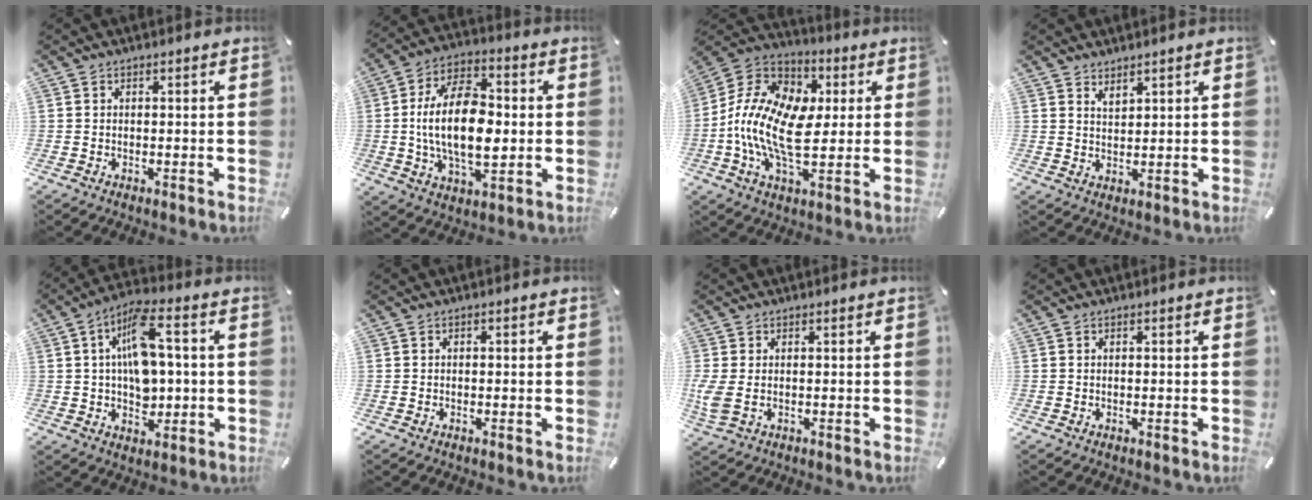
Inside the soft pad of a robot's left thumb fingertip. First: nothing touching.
{"total": 17.7, "force": [-0.4, 10.0, 14.6], "torque": [-0.293, 0.001, -0.012]}
{"total": 16.1, "force": [-1.4, 10.0, 12.6], "torque": [-0.290, -0.001, -0.031]}
{"total": 2.6, "force": [2.4, 0.9, 0.1], "torque": [-0.002, -0.013, 0.046]}
{"total": 11.6, "force": [1.3, 7.2, 9.1], "torque": [-0.157, 0.010, 0.025]}
{"total": 0.6, "force": [-0.2, 0.4, 0.4], "torque": [-0.007, 0.001, -0.004]}
{"total": 3.7, "force": [0.1, 2.0, 3.1], "torque": [-0.077, -0.003, -0.001]}
{"total": 0.0}